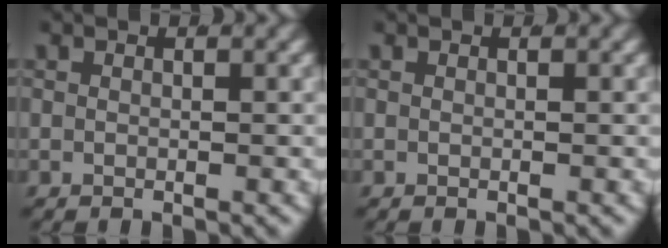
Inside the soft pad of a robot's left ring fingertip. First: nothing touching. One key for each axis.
{"total": 0.0}